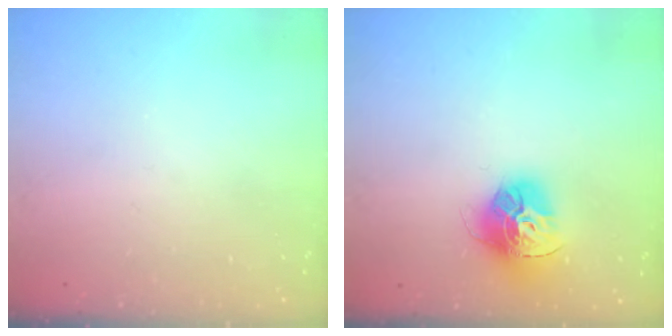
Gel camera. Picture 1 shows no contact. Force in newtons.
{"total": 14.8, "press": 14.8, "slide": 1.6}